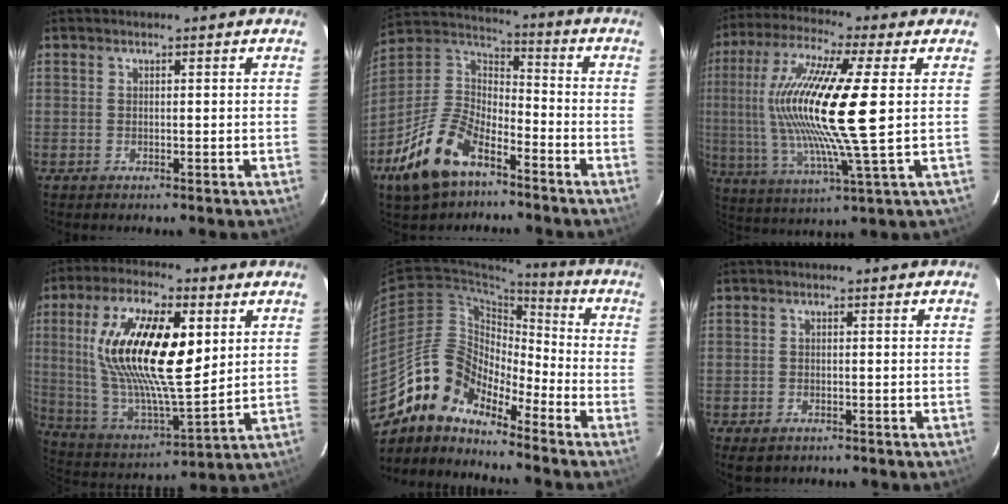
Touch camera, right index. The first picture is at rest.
{"total": 17.0, "force": [-10.4, 8.4, 10.5], "torque": [-0.232, 0.004, -0.196]}
{"total": 19.4, "force": [2.1, 2.2, 19.2], "torque": [-0.363, -0.001, 0.036]}
{"total": 22.4, "force": [5.6, 8.1, 20.1], "torque": [-0.388, 0.004, 0.108]}
{"total": 14.4, "force": [-11.9, 5.9, 5.4], "torque": [-0.093, 0.014, -0.240]}
{"total": 3.6, "force": [-2.4, 2.3, 1.4], "torque": [-0.035, -0.008, -0.037]}